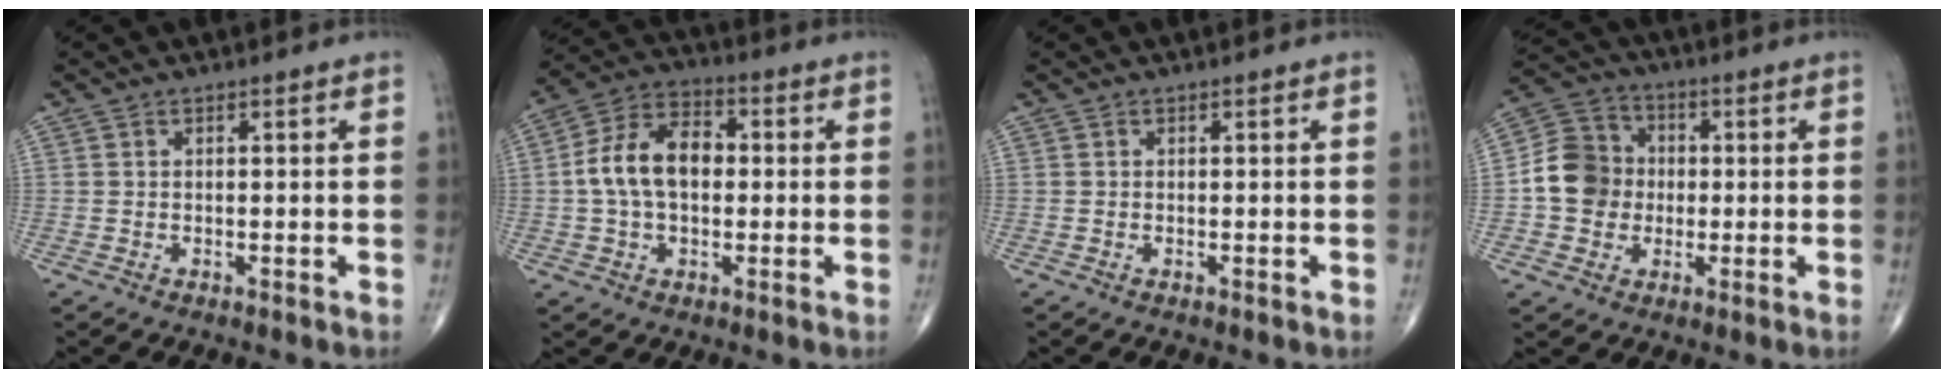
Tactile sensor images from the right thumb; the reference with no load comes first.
{"total": 12.1, "force": [0.4, 7.7, 9.3], "torque": [-0.164, 0.029, -0.003]}
{"total": 0.0}
{"total": 10.2, "force": [-0.7, 9.1, 4.4], "torque": [-0.057, 0.025, -0.023]}